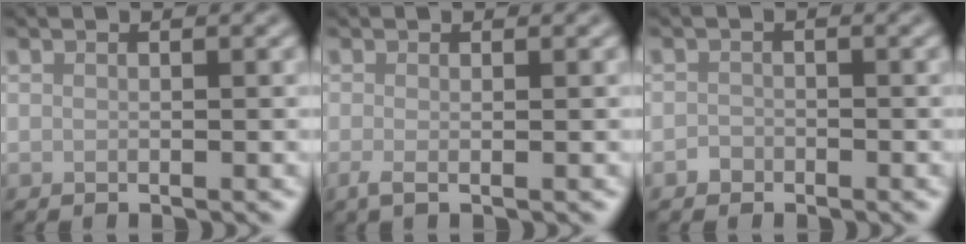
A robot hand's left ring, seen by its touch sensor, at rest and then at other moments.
{"total": 1.1, "force": [-0.3, 0.3, 1.0], "torque": [-0.020, -0.006, -0.005]}
{"total": 1.0, "force": [-0.6, 0.7, 0.0], "torque": [0.006, 0.000, -0.011]}